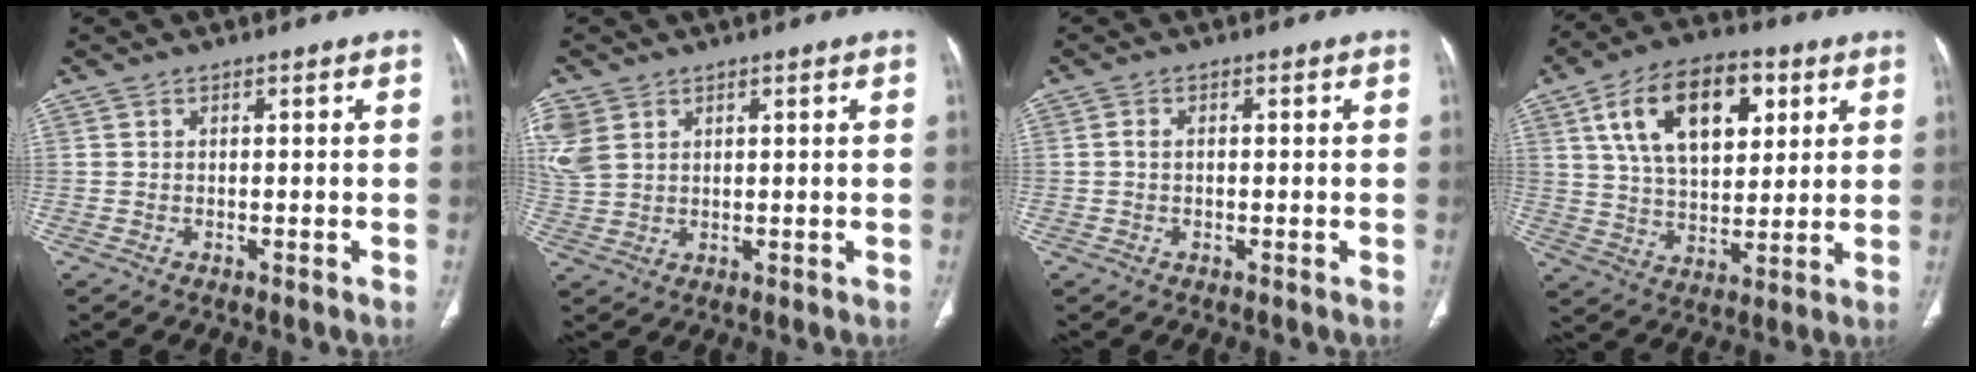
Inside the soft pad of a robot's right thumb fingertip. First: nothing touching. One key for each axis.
{"total": 6.1, "fx": 2.7, "fy": 4.5, "fz": 3.3, "tx": -0.080, "ty": 0.002, "tz": 0.065}
{"total": 1.3, "fx": 0.0, "fy": 0.8, "fz": 0.9, "tx": -0.017, "ty": 0.008, "tz": -0.001}
{"total": 18.0, "fx": 6.7, "fy": 10.3, "fz": 13.2, "tx": -0.183, "ty": -0.009, "tz": 0.114}